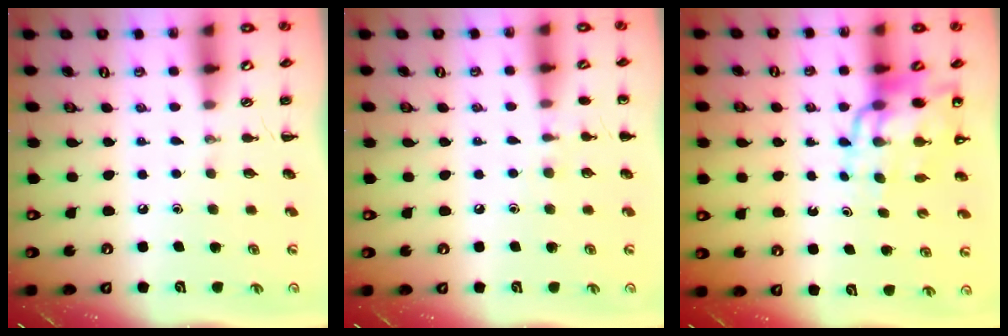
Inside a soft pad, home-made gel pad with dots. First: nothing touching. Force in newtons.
{"total": 5.7, "press": 5.4, "slide": 1.9}
{"total": 14.5, "press": 13.9, "slide": 4.1}